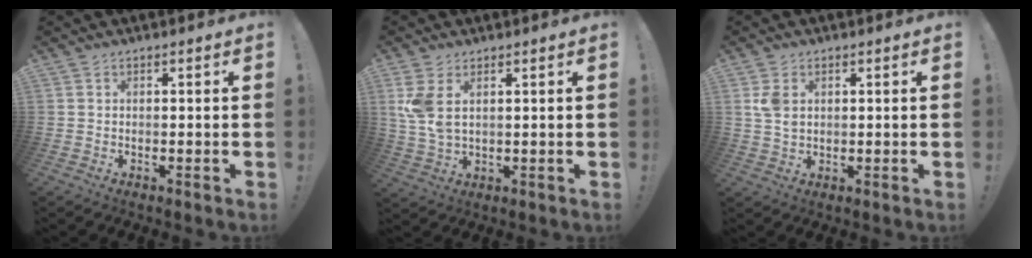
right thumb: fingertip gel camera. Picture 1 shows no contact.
{"total": 6.8, "force": [2.5, 3.3, 5.4], "torque": [-0.113, -0.016, 0.045]}
{"total": 4.1, "force": [1.6, 2.8, 2.6], "torque": [-0.043, -0.001, 0.030]}